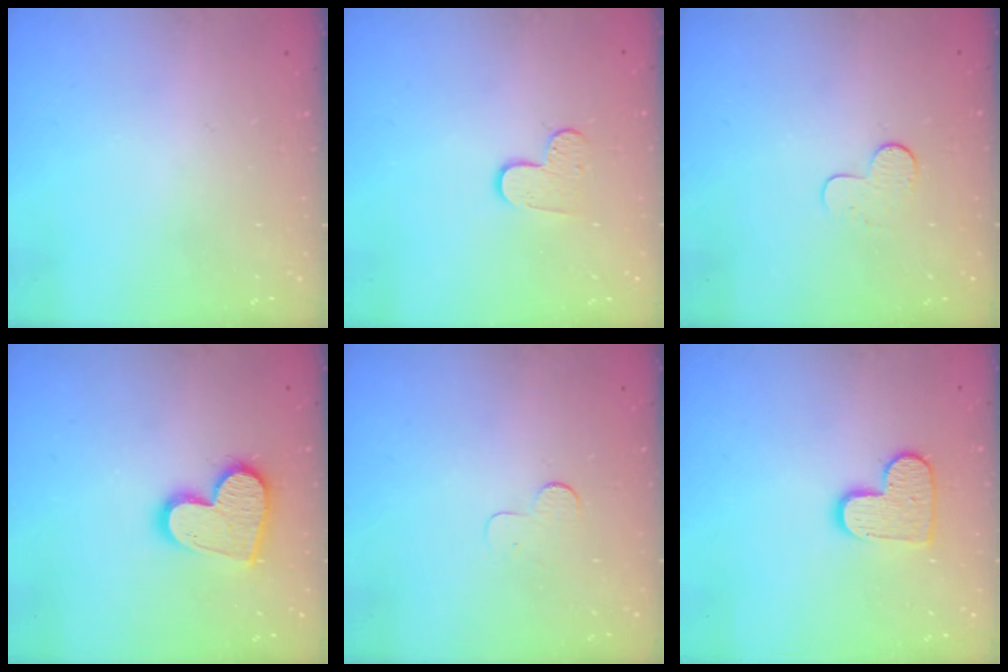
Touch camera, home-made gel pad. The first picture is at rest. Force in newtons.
{"total": 7.4, "press": 7.4, "slide": 0.7}
{"total": 5.0, "press": 5.0, "slide": 0.5}
{"total": 15.2, "press": 15.1, "slide": 1.2}
{"total": 2.9, "press": 2.9, "slide": 0.3}
{"total": 10.6, "press": 10.6, "slide": 0.7}